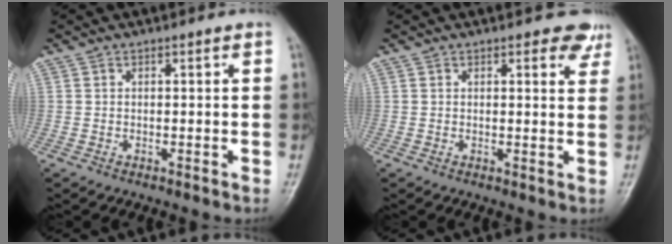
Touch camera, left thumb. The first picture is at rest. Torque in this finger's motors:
{"motor_torque": [-0.05, -0.05, 0.09, 0.01, 0.03]}